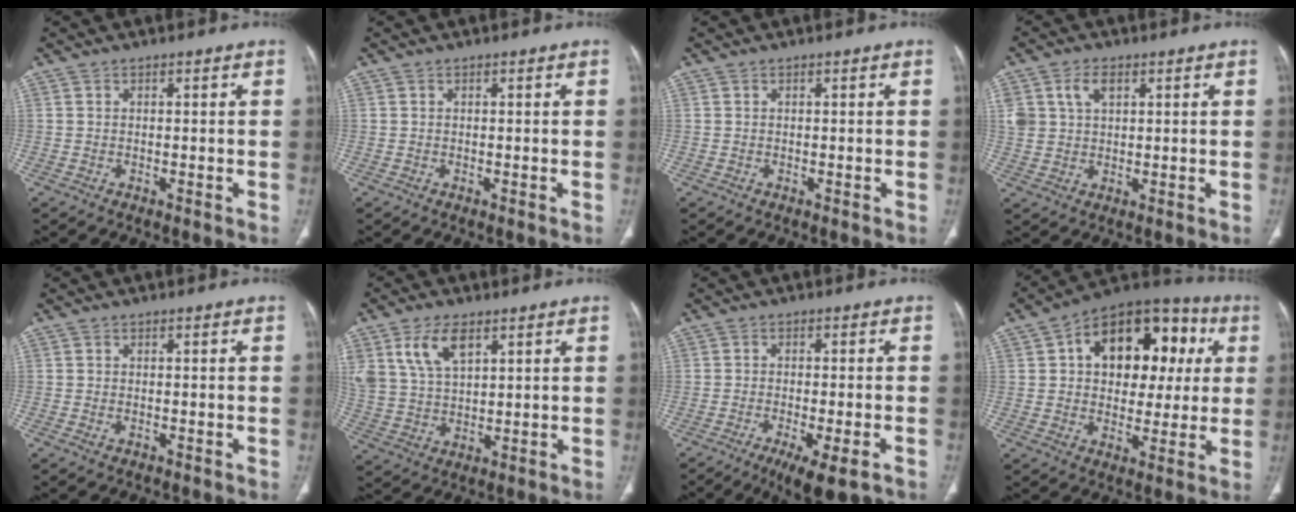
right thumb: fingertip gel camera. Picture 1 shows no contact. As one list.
[{"total": 0.0}, {"total": 0.0}, {"total": 6.3, "force": [2.6, 4.1, 4.0], "torque": [-0.075, 0.000, 0.056]}, {"total": 0.9, "force": [-0.3, 0.6, 0.6], "torque": [-0.014, 0.005, -0.002]}, {"total": 9.5, "force": [4.9, 5.0, 6.4], "torque": [-0.121, -0.014, 0.104]}, {"total": 8.6, "force": [-5.2, 2.2, 6.6], "torque": [-0.099, -0.004, -0.078]}, {"total": 21.3, "force": [5.1, 13.8, 15.5], "torque": [-0.168, 0.028, 0.071]}]